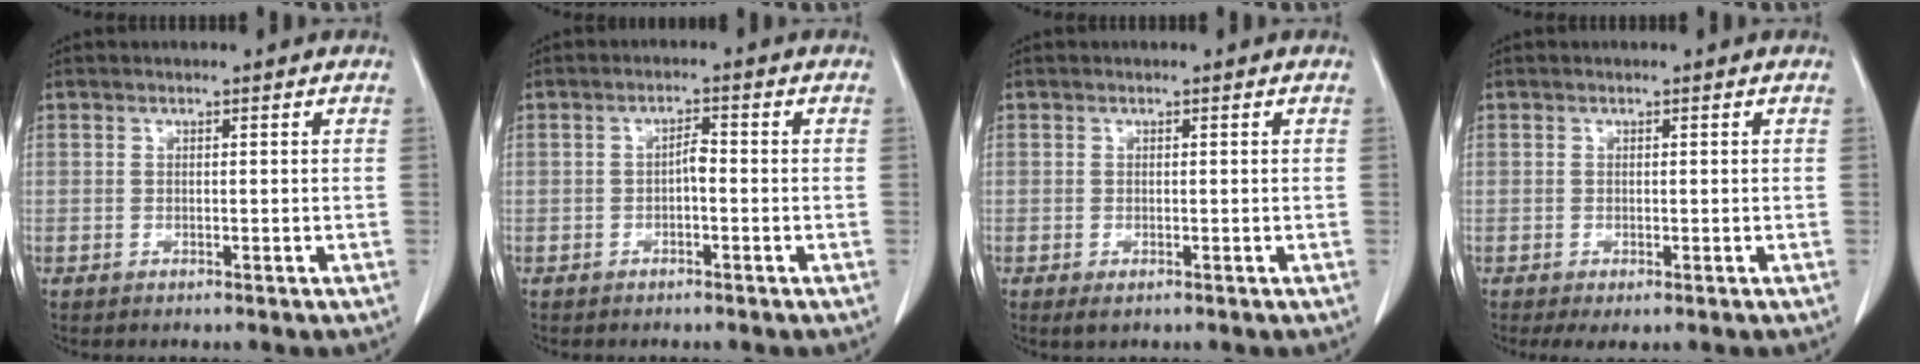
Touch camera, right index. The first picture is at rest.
{"total": 1.9, "force": [-0.5, 0.5, 1.7], "torque": [-0.029, 0.005, -0.010]}
{"total": 1.1, "force": [-0.6, 0.4, 0.9], "torque": [-0.013, -0.004, -0.006]}
{"total": 1.3, "force": [-0.5, 0.8, 0.9], "torque": [-0.015, -0.002, -0.004]}